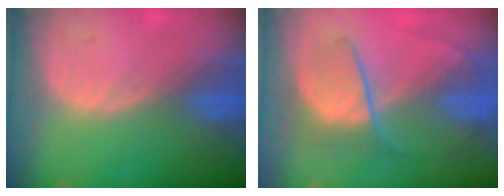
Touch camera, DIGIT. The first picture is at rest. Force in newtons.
{"total": 6.3, "press": 6.3, "slide": 0.7}